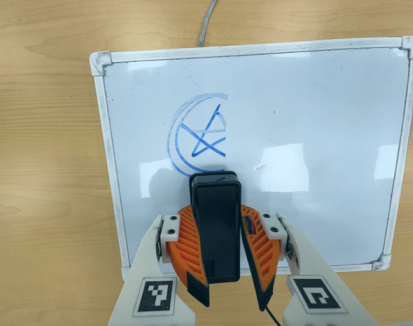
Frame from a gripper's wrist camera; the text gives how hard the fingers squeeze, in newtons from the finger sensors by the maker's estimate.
{"total": 14.2, "left": 12.3, "right": 16.1}